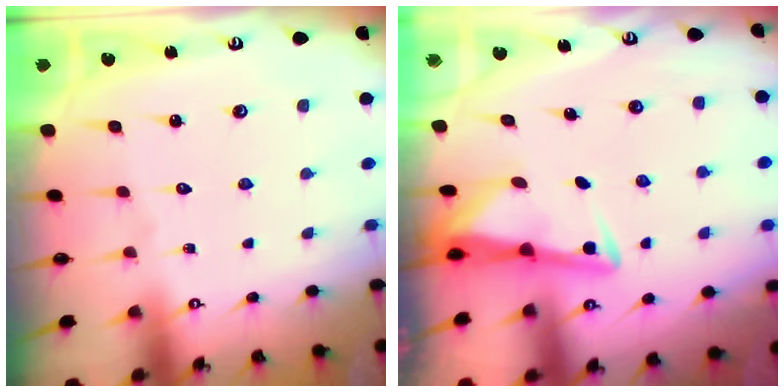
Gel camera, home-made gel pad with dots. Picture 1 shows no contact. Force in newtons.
{"total": 3.1, "press": 3.1, "slide": 0.4}